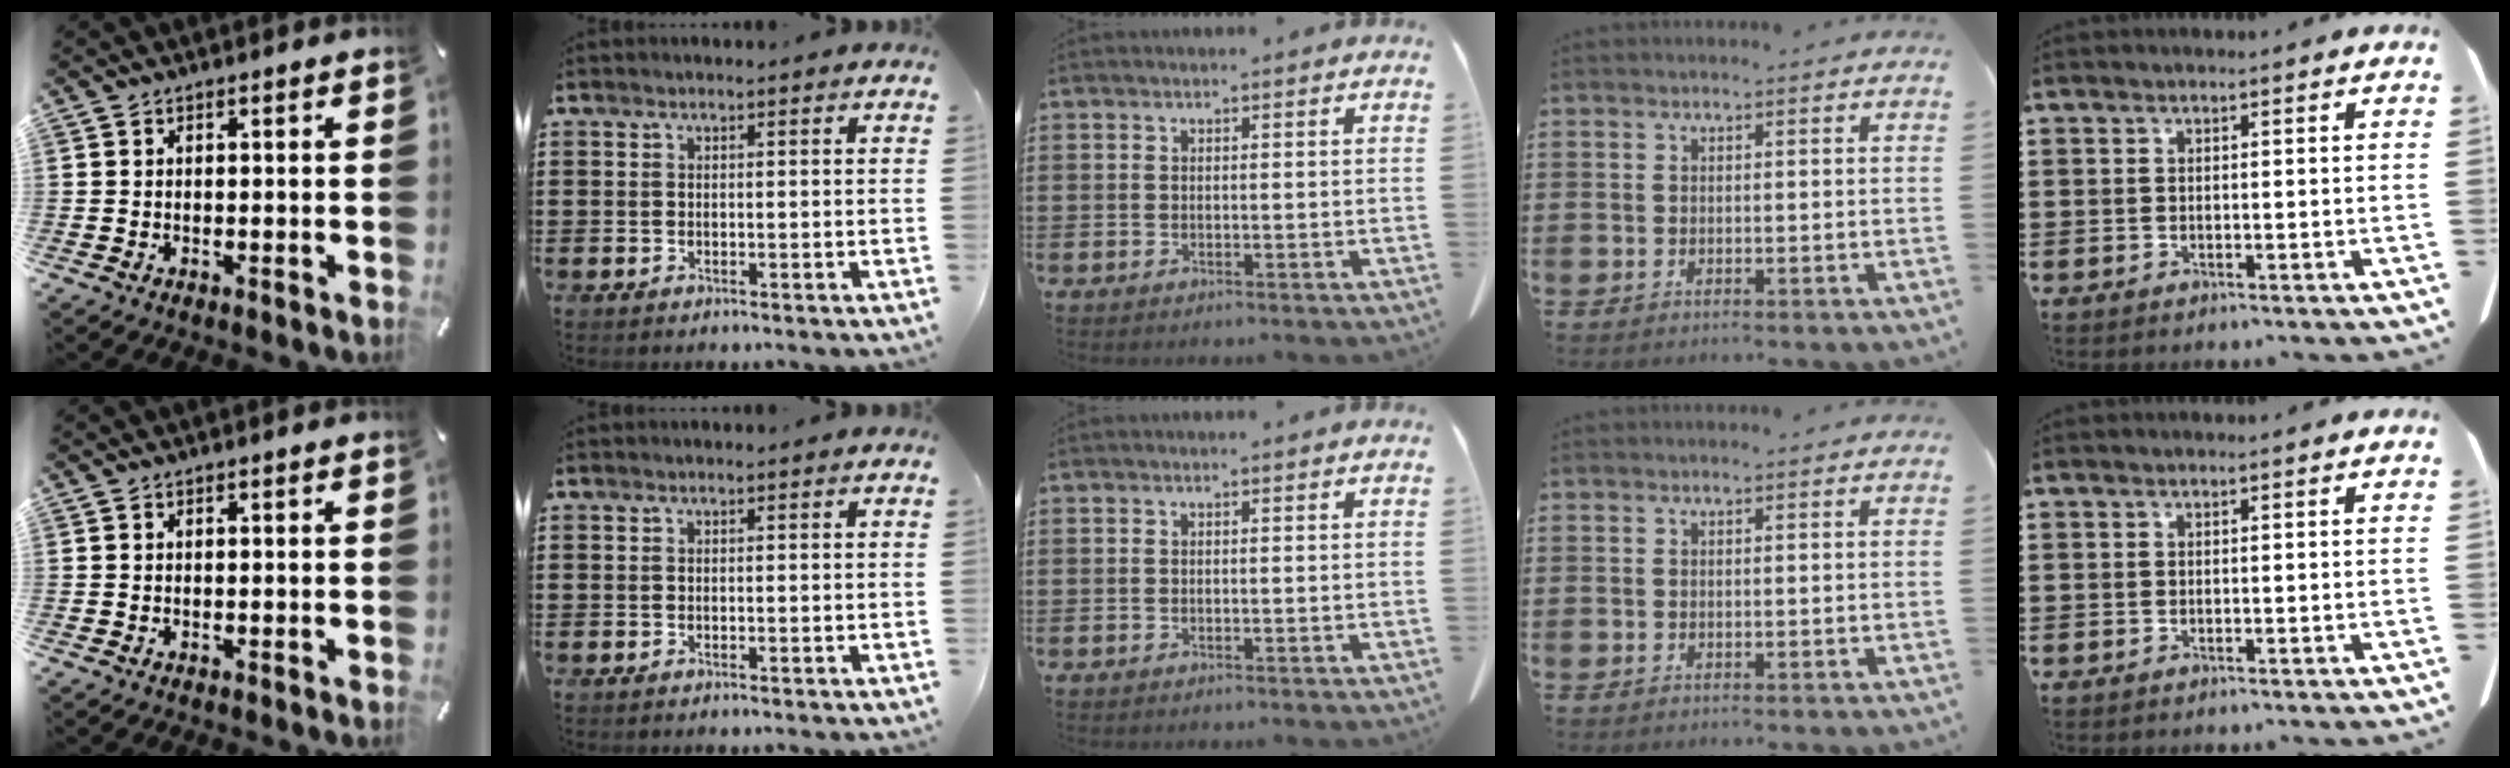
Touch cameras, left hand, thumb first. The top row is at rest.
{}